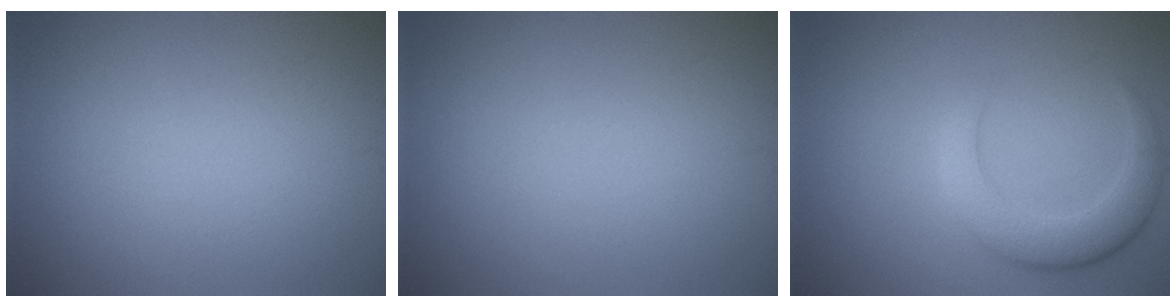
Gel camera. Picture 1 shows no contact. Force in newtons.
{"total": 0.0}
{"total": 4.3, "press": 4.3, "slide": 0.2}